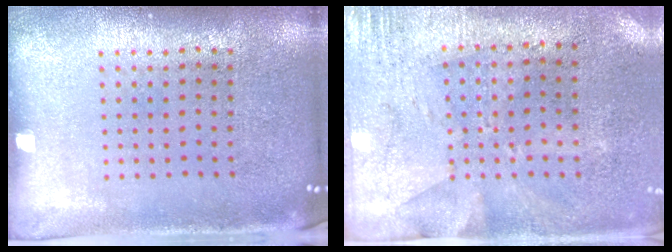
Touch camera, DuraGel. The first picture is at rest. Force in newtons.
{"total": 2.8, "press": 2.3, "slide": 1.7}